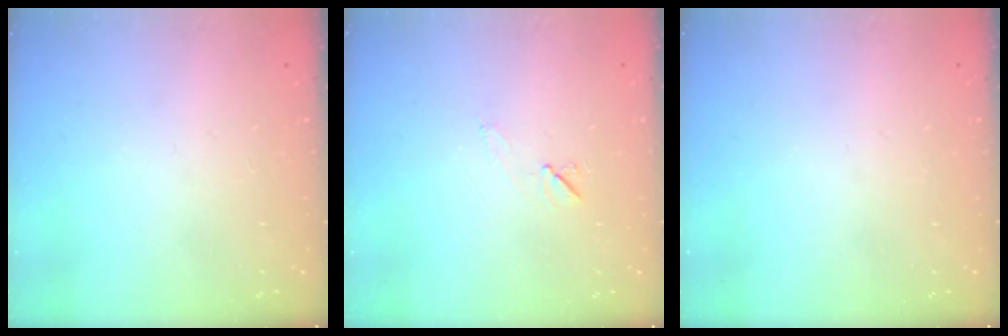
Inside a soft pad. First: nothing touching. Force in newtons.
{"total": 5.2, "press": 4.7, "slide": 2.1}
{"total": 0.0}